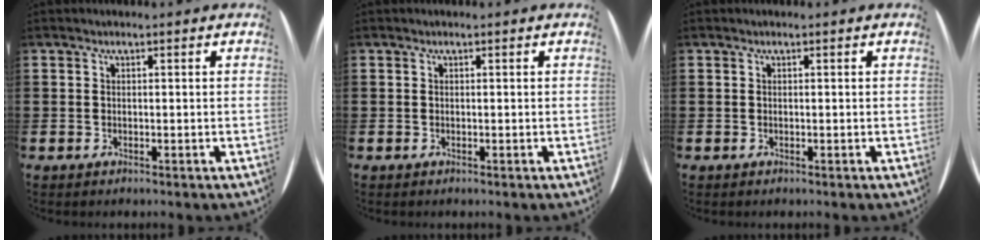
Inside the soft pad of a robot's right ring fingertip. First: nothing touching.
{"total": 0.0}
{"total": 0.0}